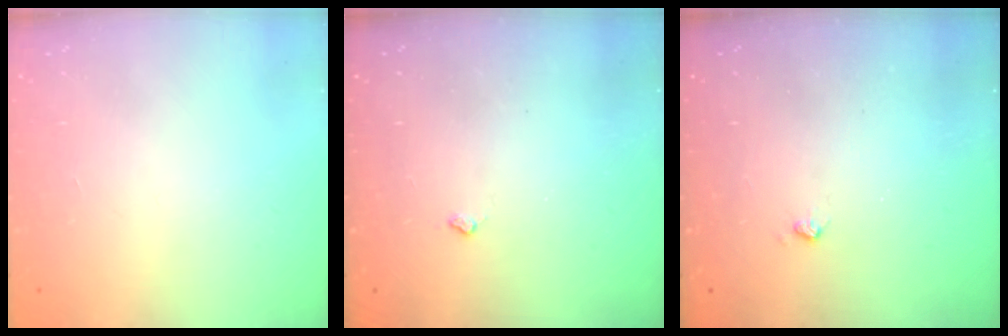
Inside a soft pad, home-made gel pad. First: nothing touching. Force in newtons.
{"total": 2.8, "press": 2.8, "slide": 0.4}
{"total": 3.4, "press": 3.3, "slide": 0.7}